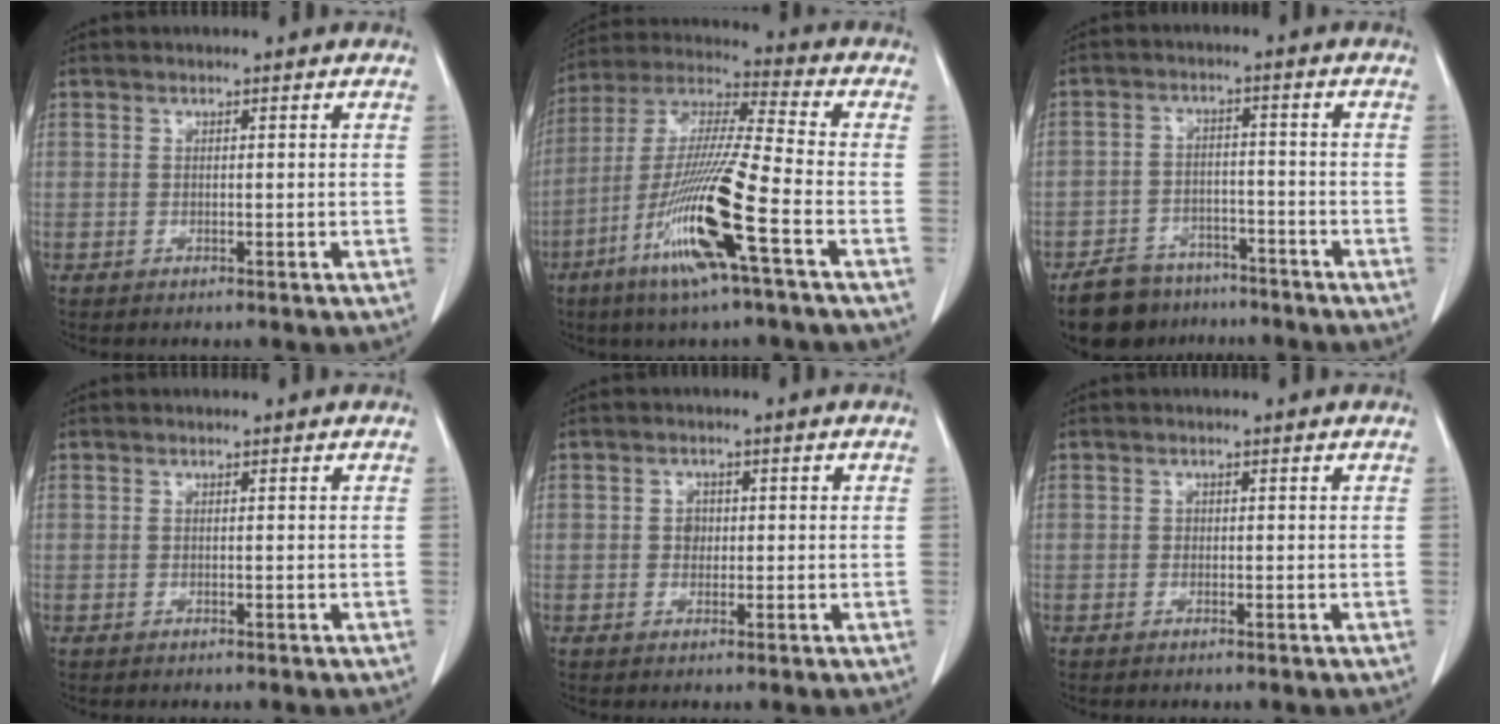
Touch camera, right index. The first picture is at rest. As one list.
[{"total": 16.4, "force": [-6.9, -0.2, 14.9], "torque": [-0.306, -0.022, -0.134]}, {"total": 9.4, "force": [-7.6, 5.0, 2.2], "torque": [-0.034, 0.007, -0.118]}, {"total": 0.0}, {"total": 1.9, "force": [0.1, 1.6, 0.9], "torque": [-0.010, 0.006, 0.003]}, {"total": 0.0}]